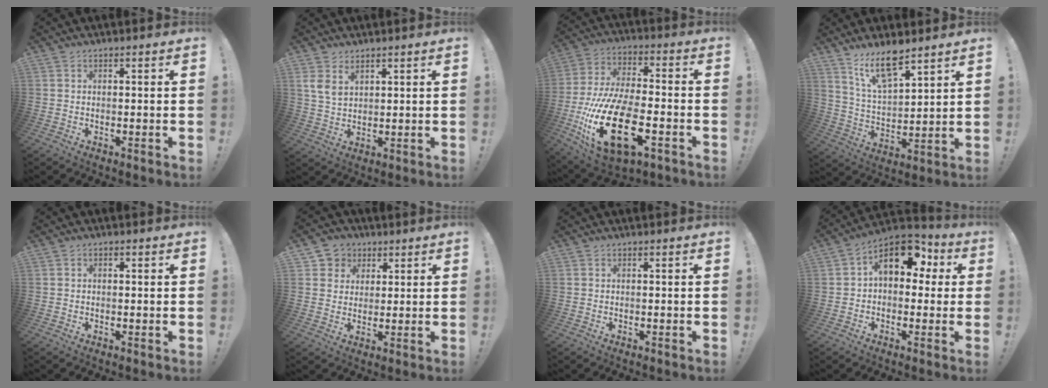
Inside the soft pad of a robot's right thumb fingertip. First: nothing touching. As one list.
[{"total": 5.6, "force": [3.5, 3.2, 3.0], "torque": [-0.045, -0.018, 0.064]}, {"total": 26.0, "force": [-8.6, 12.7, 21.0], "torque": [-0.411, 0.047, -0.134]}, {"total": 12.0, "force": [9.1, 3.8, 6.9], "torque": [-0.135, -0.051, 0.165]}, {"total": 0.6, "force": [-0.2, 0.4, 0.4], "torque": [-0.011, 0.003, -0.004]}, {"total": 6.2, "force": [2.1, 5.8, 0.8], "torque": [-0.014, -0.013, 0.043]}, {"total": 0.0}, {"total": 15.2, "force": [5.4, 9.7, 10.4], "torque": [-0.136, -0.013, 0.099]}]